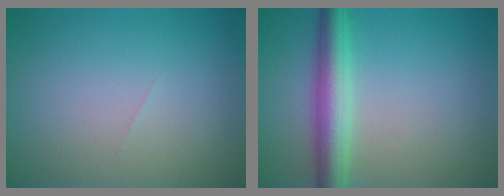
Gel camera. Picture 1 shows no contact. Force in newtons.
{"total": 4.6, "press": 4.6, "slide": 0.1}